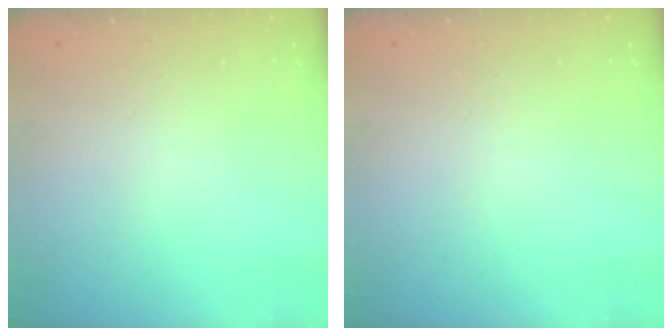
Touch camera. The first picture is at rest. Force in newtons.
{"total": 0.0}